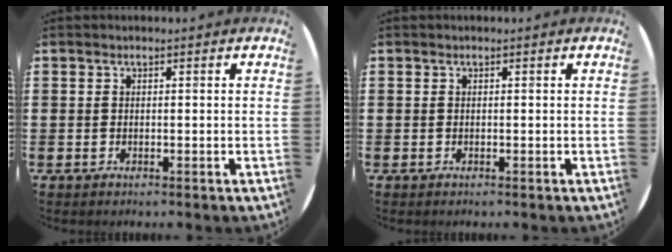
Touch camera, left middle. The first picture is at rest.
{"total": 0.0}